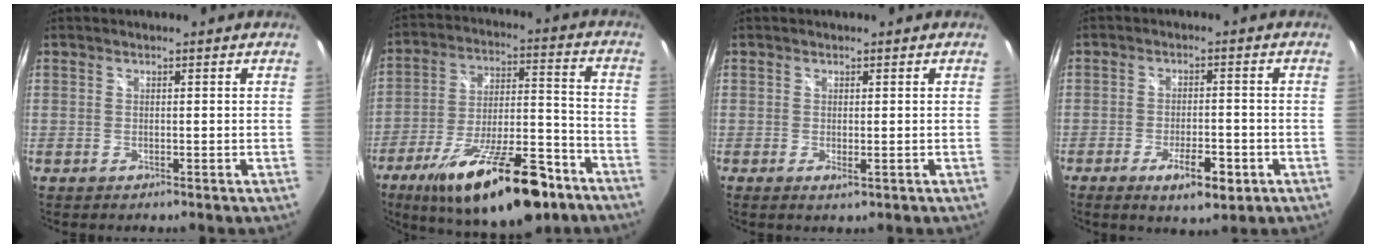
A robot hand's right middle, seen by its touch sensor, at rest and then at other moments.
{"total": 23.8, "force": [-15.5, 7.7, 16.3], "torque": [-0.269, -0.019, -0.234]}
{"total": 1.1, "force": [-0.1, 0.5, 1.0], "torque": [-0.018, -0.004, -0.002]}
{"total": 7.0, "force": [-3.5, 2.5, 5.5], "torque": [-0.108, -0.008, -0.050]}